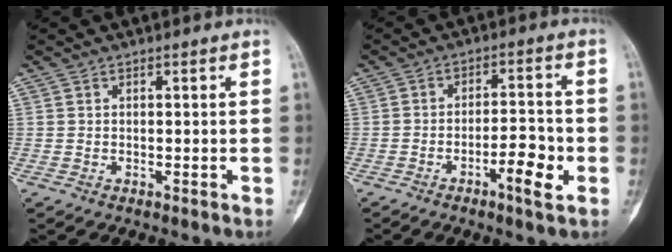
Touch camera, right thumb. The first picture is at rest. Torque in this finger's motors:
{"motor_torque": [0.11, 0.27, -0.12, 0.12, 0.00]}